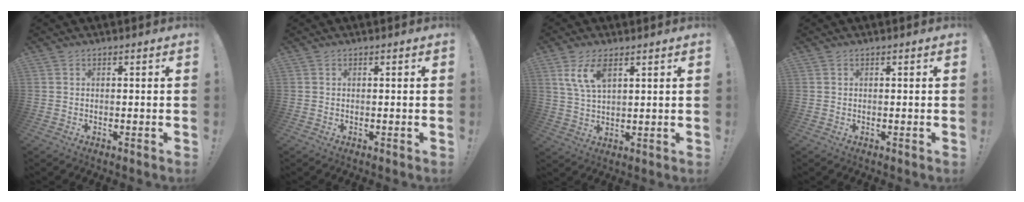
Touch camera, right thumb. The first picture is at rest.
{"total": 0.0}
{"total": 8.2, "force": [4.2, 3.8, 5.9], "torque": [-0.118, -0.011, 0.078]}
{"total": 0.0}